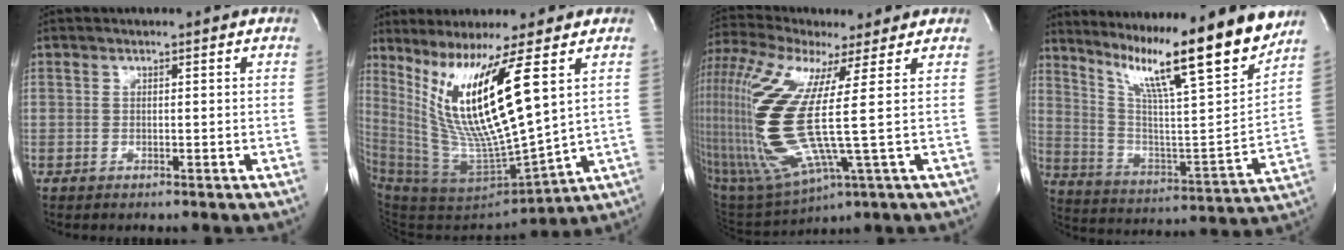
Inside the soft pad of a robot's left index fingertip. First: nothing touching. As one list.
[{"total": 15.9, "force": [6.7, -0.4, 14.4], "torque": [-0.287, -0.033, 0.133]}, {"total": 22.6, "force": [1.8, 3.8, 22.2], "torque": [-0.534, -0.007, 0.036]}, {"total": 20.0, "force": [15.7, -0.6, 12.5], "torque": [-0.206, -0.033, 0.248]}]